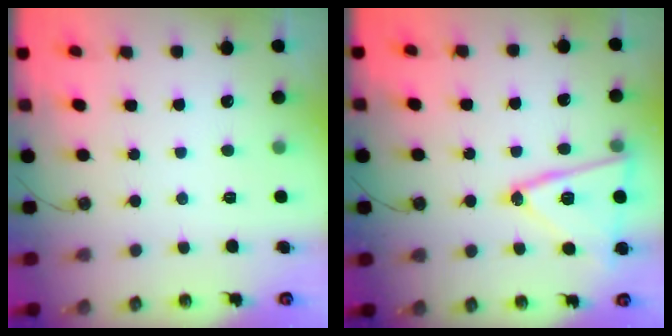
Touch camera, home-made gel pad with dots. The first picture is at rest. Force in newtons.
{"total": 16.6, "press": 16.6, "slide": 0.7}